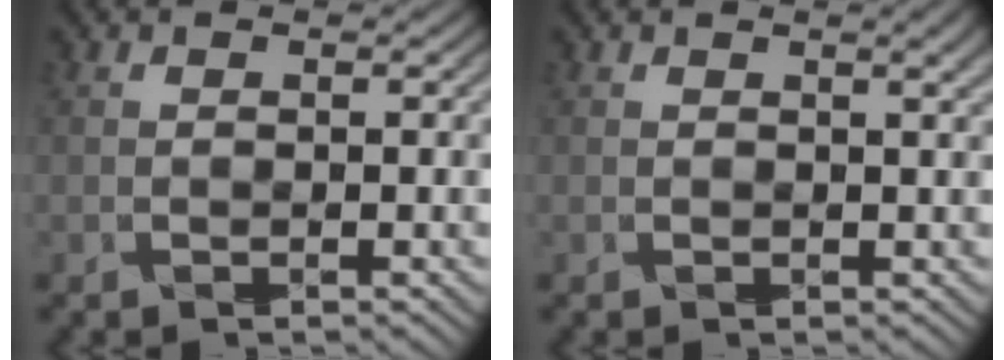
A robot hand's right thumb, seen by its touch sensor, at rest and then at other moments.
{"total": 1.6, "force": [0.6, 0.5, 1.4], "torque": [-0.024, -0.001, 0.013]}